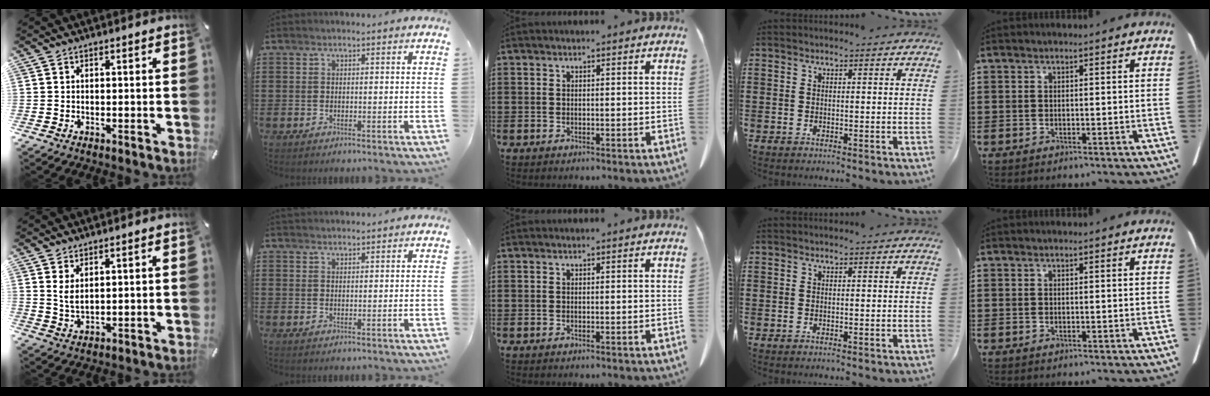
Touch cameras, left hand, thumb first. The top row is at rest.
{"thumb": {"total": 3.6, "force": [2.2, 1.4, 2.5], "torque": [-0.061, -0.007, 0.037]}, "index": {"total": 1.4, "force": [1.3, 0.2, 0.1], "torque": [-0.004, 0.000, 0.027]}}